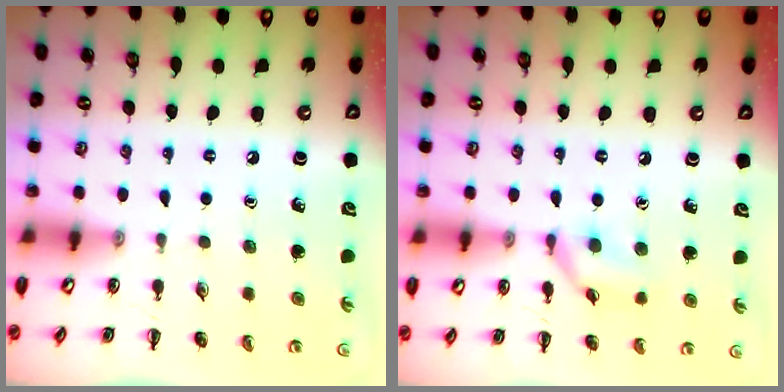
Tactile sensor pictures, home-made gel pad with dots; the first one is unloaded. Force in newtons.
{"total": 8.9, "press": 8.8, "slide": 1.0}